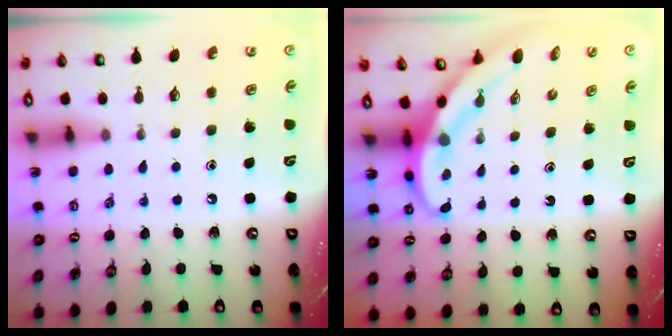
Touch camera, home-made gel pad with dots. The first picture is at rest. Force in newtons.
{"total": 4.0, "press": 3.9, "slide": 0.6}